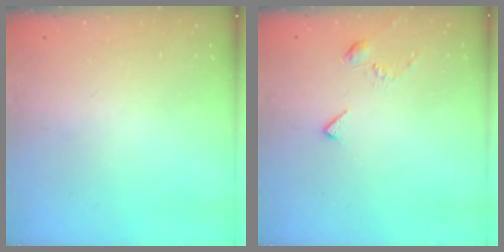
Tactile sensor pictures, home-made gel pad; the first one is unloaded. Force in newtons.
{"total": 3.0, "press": 2.9, "slide": 0.7}